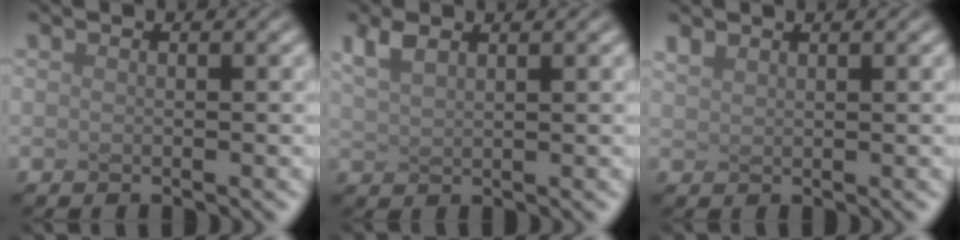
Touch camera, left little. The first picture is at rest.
{"total": 2.3, "force": [1.6, 0.8, 1.4], "torque": [-0.037, 0.008, 0.035]}
{"total": 1.1, "force": [1.0, 0.3, 0.2], "torque": [-0.009, 0.003, 0.023]}